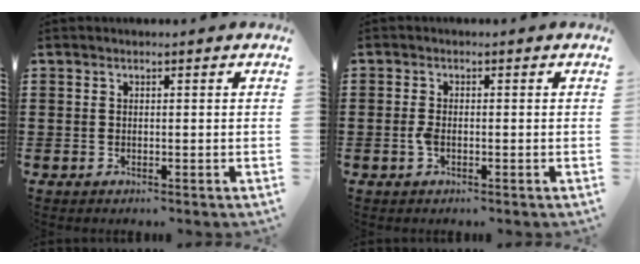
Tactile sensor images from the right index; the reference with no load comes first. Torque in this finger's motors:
{"motor_torque": [0.61, 0.11, 0.30, 0.08]}